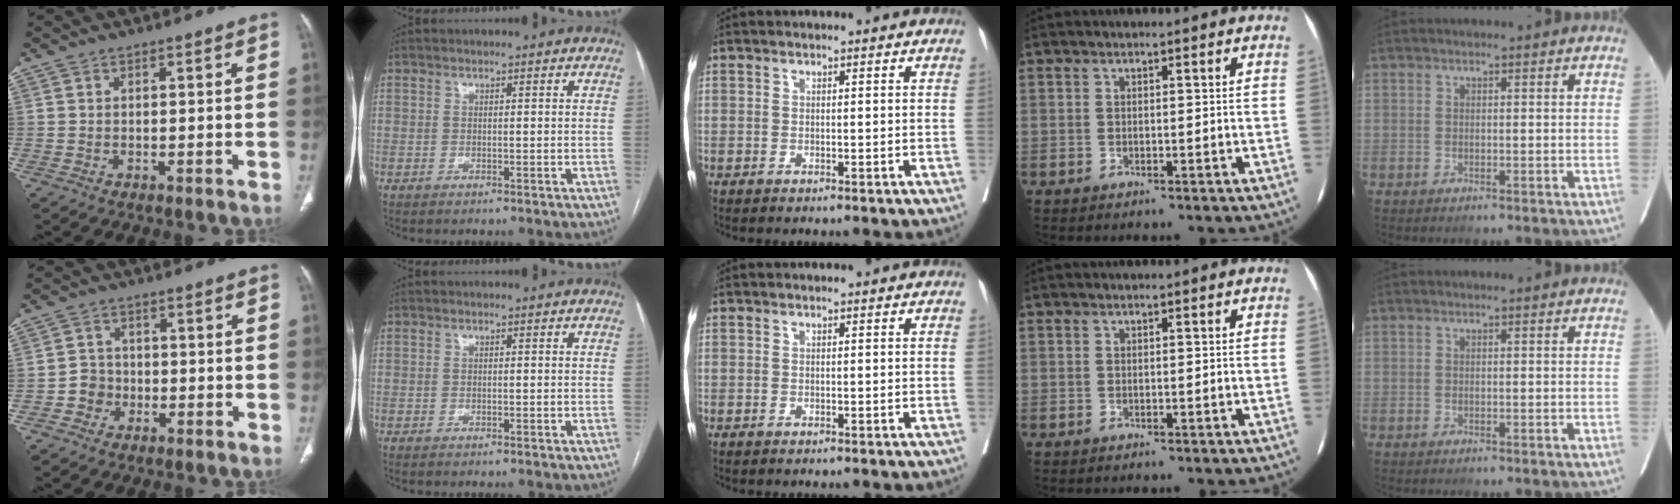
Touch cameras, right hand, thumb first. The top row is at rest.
{"thumb": {"total": 2.3, "force": [-0.4, 2.0, 1.2], "torque": [-0.017, 0.008, -0.008]}}